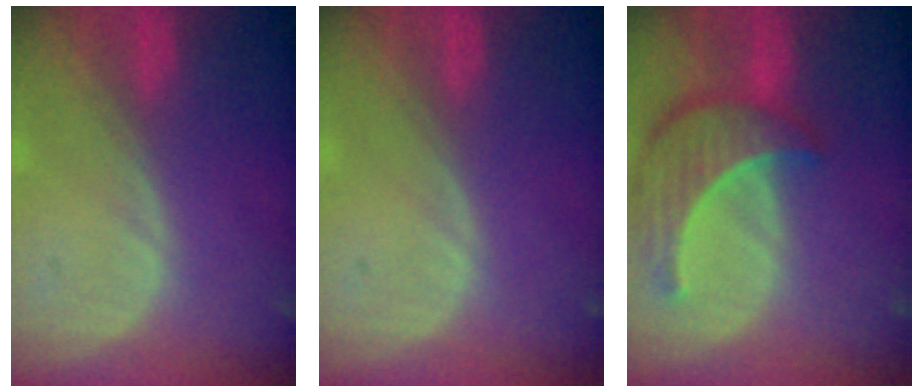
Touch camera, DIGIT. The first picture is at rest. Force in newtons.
{"total": 0.0}
{"total": 8.8, "press": 8.0, "slide": 3.5}